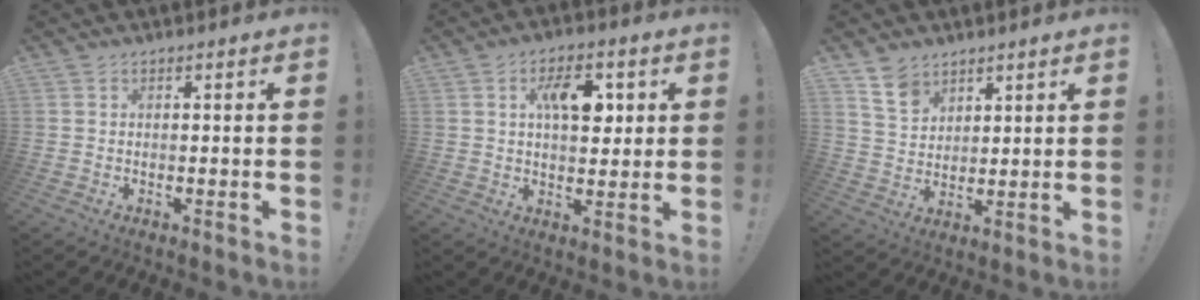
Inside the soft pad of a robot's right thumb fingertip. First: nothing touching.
{"total": 11.3, "force": [3.4, 6.1, 8.8], "torque": [-0.128, 0.006, 0.059]}
{"total": 8.2, "force": [6.0, 5.0, 2.5], "torque": [-0.047, -0.034, 0.119]}